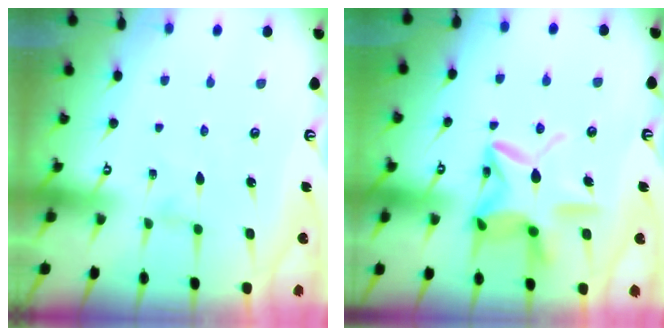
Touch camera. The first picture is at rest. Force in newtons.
{"total": 15.8, "press": 15.8, "slide": 1.5}